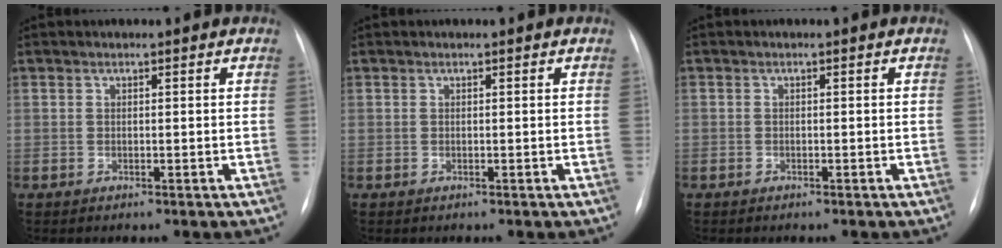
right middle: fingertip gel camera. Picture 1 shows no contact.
{"total": 0.0}
{"total": 0.7, "force": [-0.6, 0.3, 0.1], "torque": [-0.008, 0.001, -0.012]}